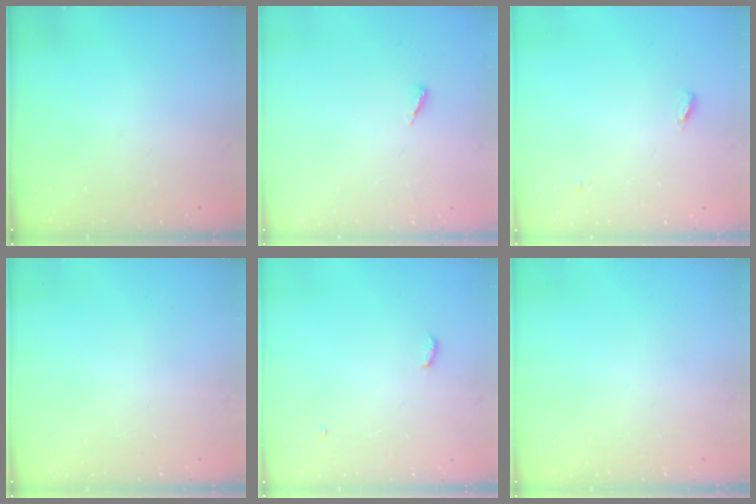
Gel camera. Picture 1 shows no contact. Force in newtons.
{"total": 2.8, "press": 2.8, "slide": 0.2}
{"total": 4.6, "press": 4.5, "slide": 0.7}
{"total": 0.0}
{"total": 7.6, "press": 4.2, "slide": 6.4}
{"total": 0.0}